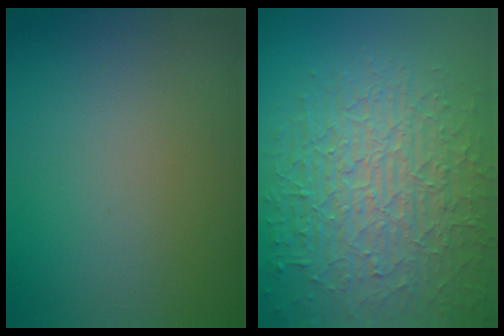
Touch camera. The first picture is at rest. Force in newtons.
{"total": 8.7, "press": 6.1, "slide": 6.2}